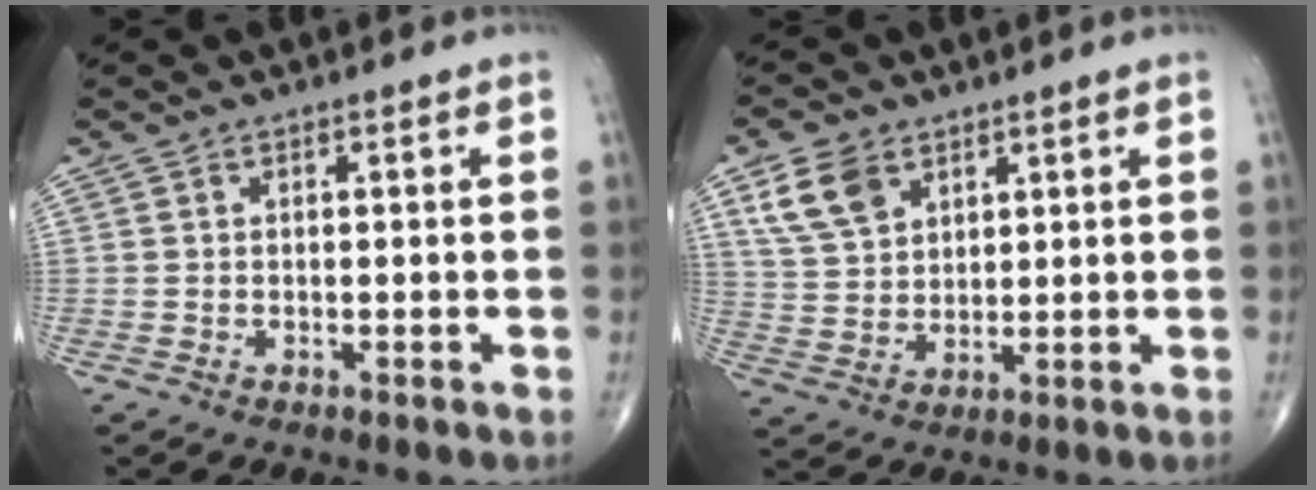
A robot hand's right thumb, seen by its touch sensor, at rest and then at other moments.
{"total": 8.5, "force": [4.5, 5.6, 4.5], "torque": [-0.073, -0.014, 0.094]}